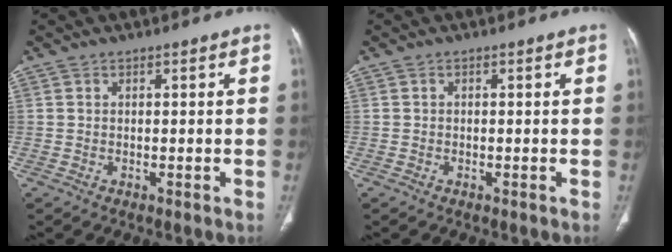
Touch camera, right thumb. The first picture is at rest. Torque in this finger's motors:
{"motor_torque": [-0.23, 0.09, -0.16, 0.04, -0.01]}